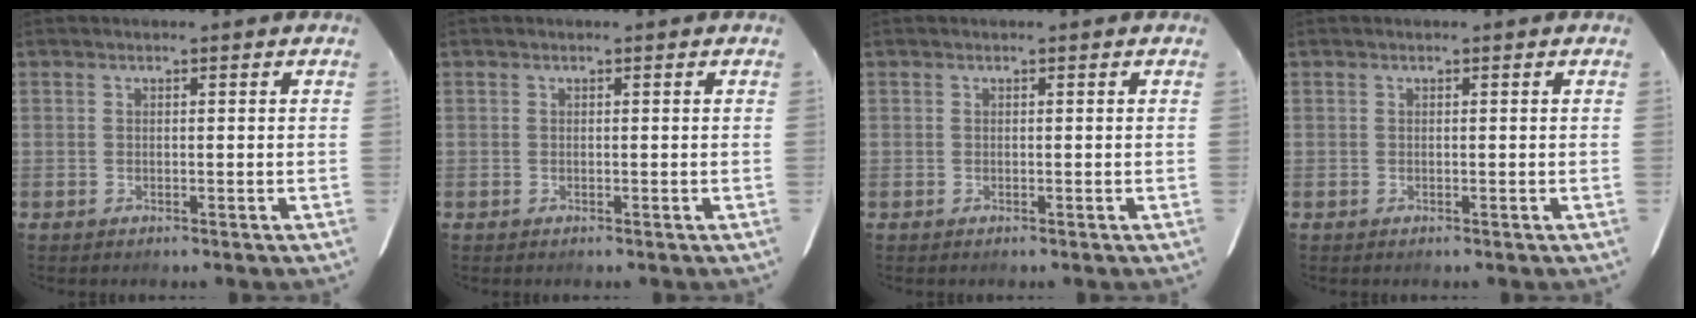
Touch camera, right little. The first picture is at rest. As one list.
[{"total": 0.0}, {"total": 0.0}, {"total": 0.0}]